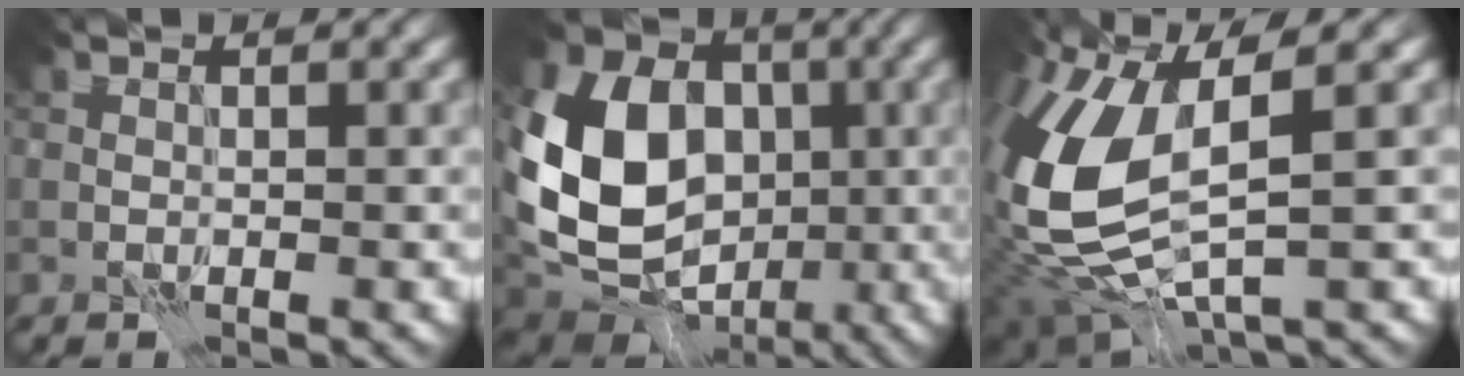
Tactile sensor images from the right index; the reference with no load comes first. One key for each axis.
{"total": 13.0, "fx": -1.2, "fy": 10.1, "fz": 8.0, "tx": -0.157, "ty": -0.003, "tz": -0.044}
{"total": 11.4, "fx": 0.6, "fy": 5.5, "fz": 9.9, "tx": -0.228, "ty": -0.014, "tz": 0.010}